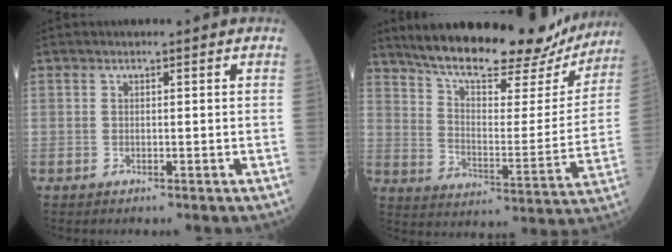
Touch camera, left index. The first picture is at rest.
{"total": 24.8, "force": [21.2, 6.2, 11.2], "torque": [-0.172, -0.011, 0.291]}